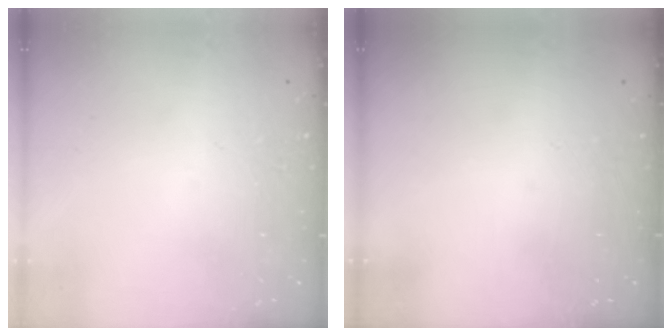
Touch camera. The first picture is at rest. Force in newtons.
{"total": 0.0}